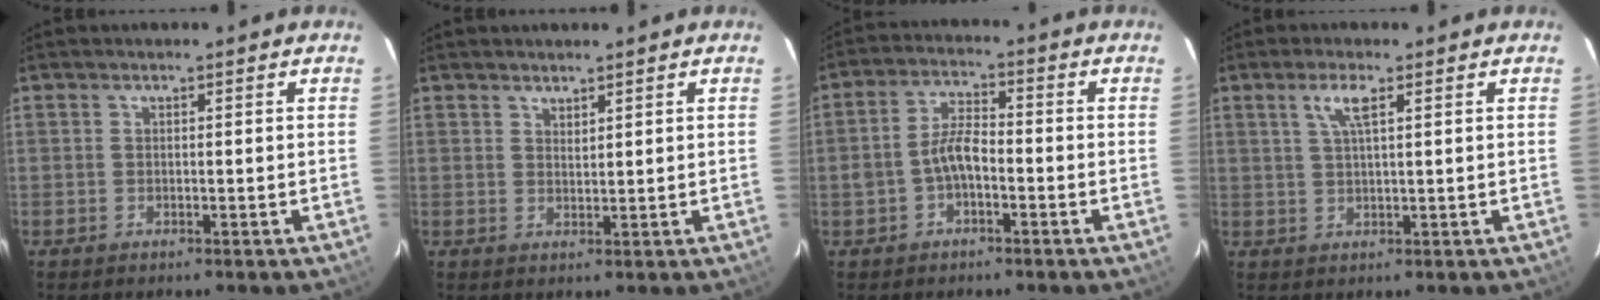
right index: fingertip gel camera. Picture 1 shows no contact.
{"total": 1.6, "force": [1.4, 0.5, 0.4], "torque": [-0.004, 0.001, 0.026]}
{"total": 5.5, "force": [-1.9, 2.6, 4.4], "torque": [-0.090, 0.015, -0.033]}
{"total": 3.7, "force": [1.7, 0.6, 3.2], "torque": [-0.064, 0.005, 0.033]}